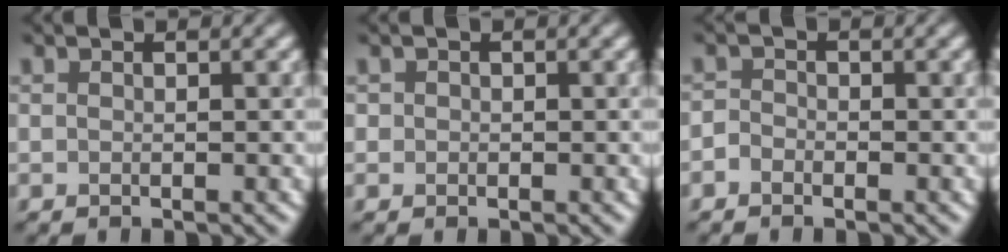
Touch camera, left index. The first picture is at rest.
{"total": 0.5, "force": [0.1, 0.5, -0.1], "torque": [0.006, -0.005, 0.001]}
{"total": 0.9, "force": [-0.8, 0.5, -0.1], "torque": [0.003, 0.001, -0.018]}